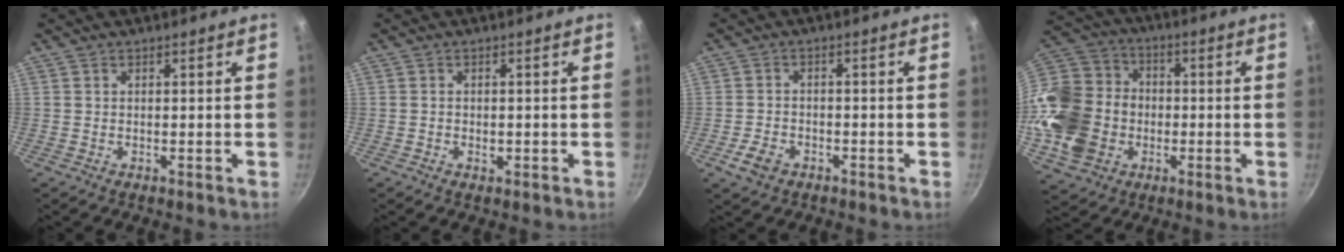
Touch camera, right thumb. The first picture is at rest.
{"total": 1.4, "force": [-0.5, 1.0, 0.9], "torque": [-0.013, 0.002, -0.008]}
{"total": 4.4, "force": [-2.3, 2.9, 2.3], "torque": [-0.042, 0.018, -0.042]}
{"total": 20.4, "force": [-3.9, 16.7, 11.0], "torque": [-0.212, 0.043, -0.064]}